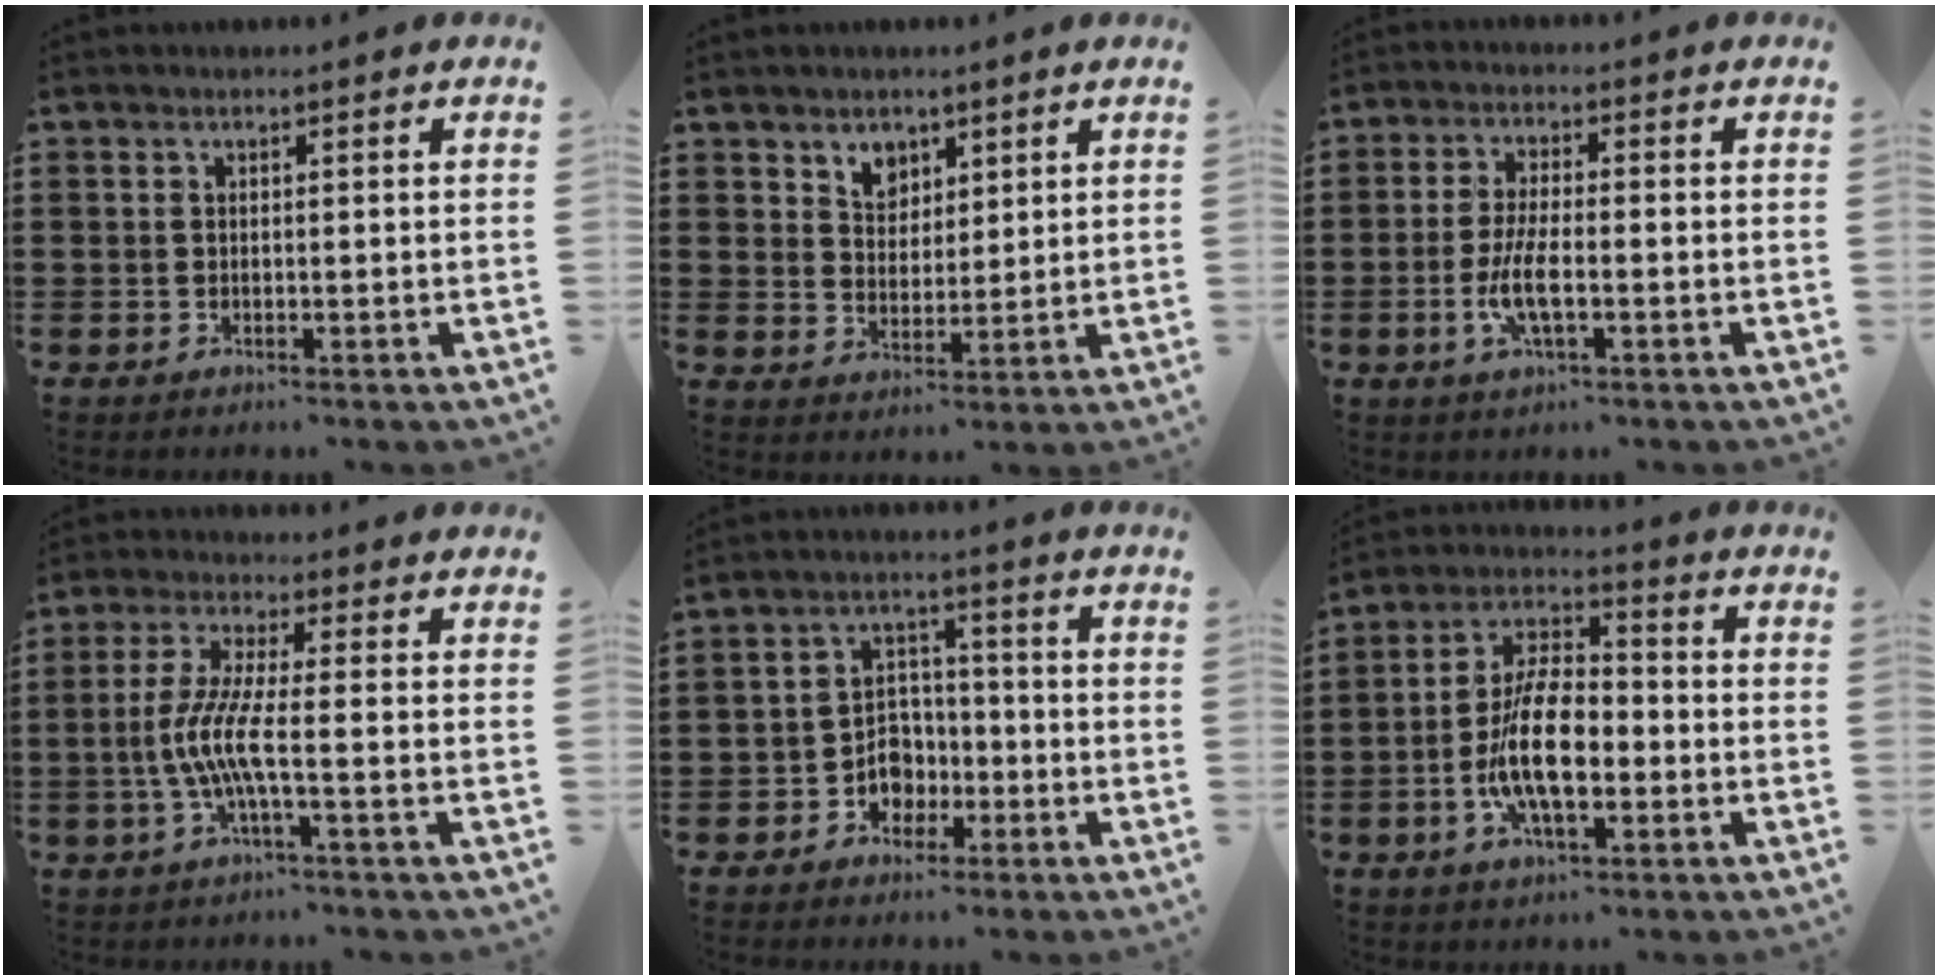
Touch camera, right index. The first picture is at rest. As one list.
[{"total": 4.1, "force": [2.9, 2.8, 0.4], "torque": [-0.024, 0.007, 0.056]}, {"total": 5.9, "force": [-1.8, 1.7, 5.4], "torque": [-0.118, -0.007, -0.039]}, {"total": 7.1, "force": [-1.9, 0.7, 6.8], "torque": [-0.162, -0.020, -0.047]}, {"total": 4.8, "force": [-2.1, 4.0, 1.7], "torque": [-0.039, 0.013, -0.041]}, {"total": 11.6, "force": [-3.0, 5.2, 9.9], "torque": [-0.219, -0.004, -0.060]}]